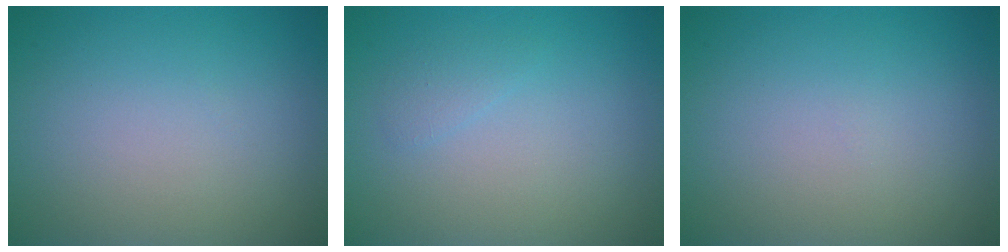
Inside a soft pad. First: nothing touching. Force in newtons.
{"total": 0.9, "press": 0.9, "slide": 0.1}
{"total": 0.0}